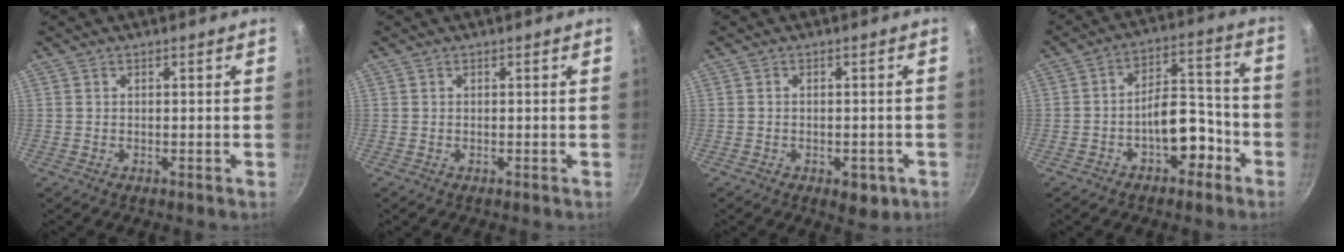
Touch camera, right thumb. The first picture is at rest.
{"total": 0.0}
{"total": 4.6, "force": [-2.0, 2.6, 3.2], "torque": [-0.025, 0.011, -0.017]}
{"total": 9.8, "force": [-4.5, 5.6, 6.7], "torque": [-0.059, 0.073, -0.060]}